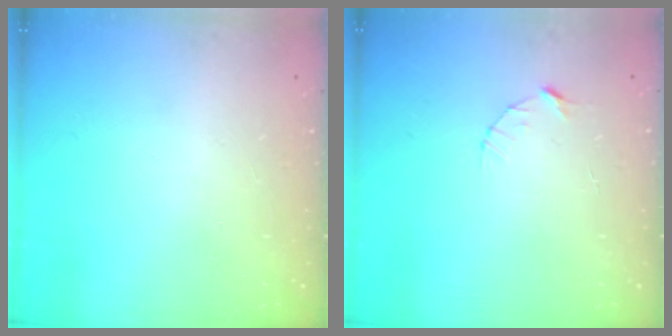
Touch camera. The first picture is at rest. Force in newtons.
{"total": 3.1, "press": 3.1, "slide": 0.3}